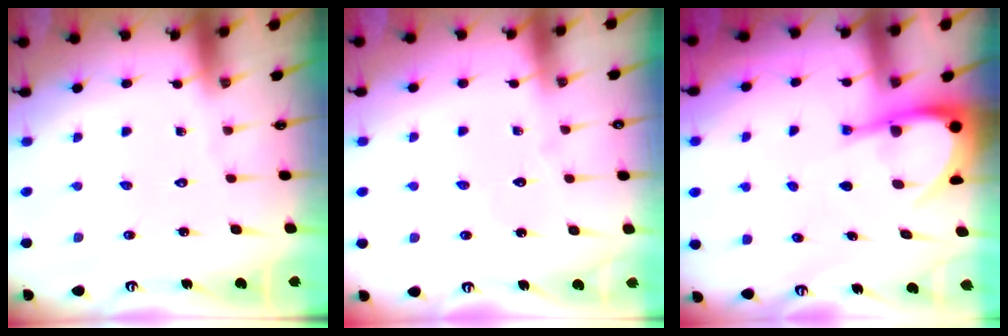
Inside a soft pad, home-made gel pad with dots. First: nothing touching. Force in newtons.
{"total": 3.1, "press": 3.1, "slide": 0.3}
{"total": 7.7, "press": 7.6, "slide": 0.9}